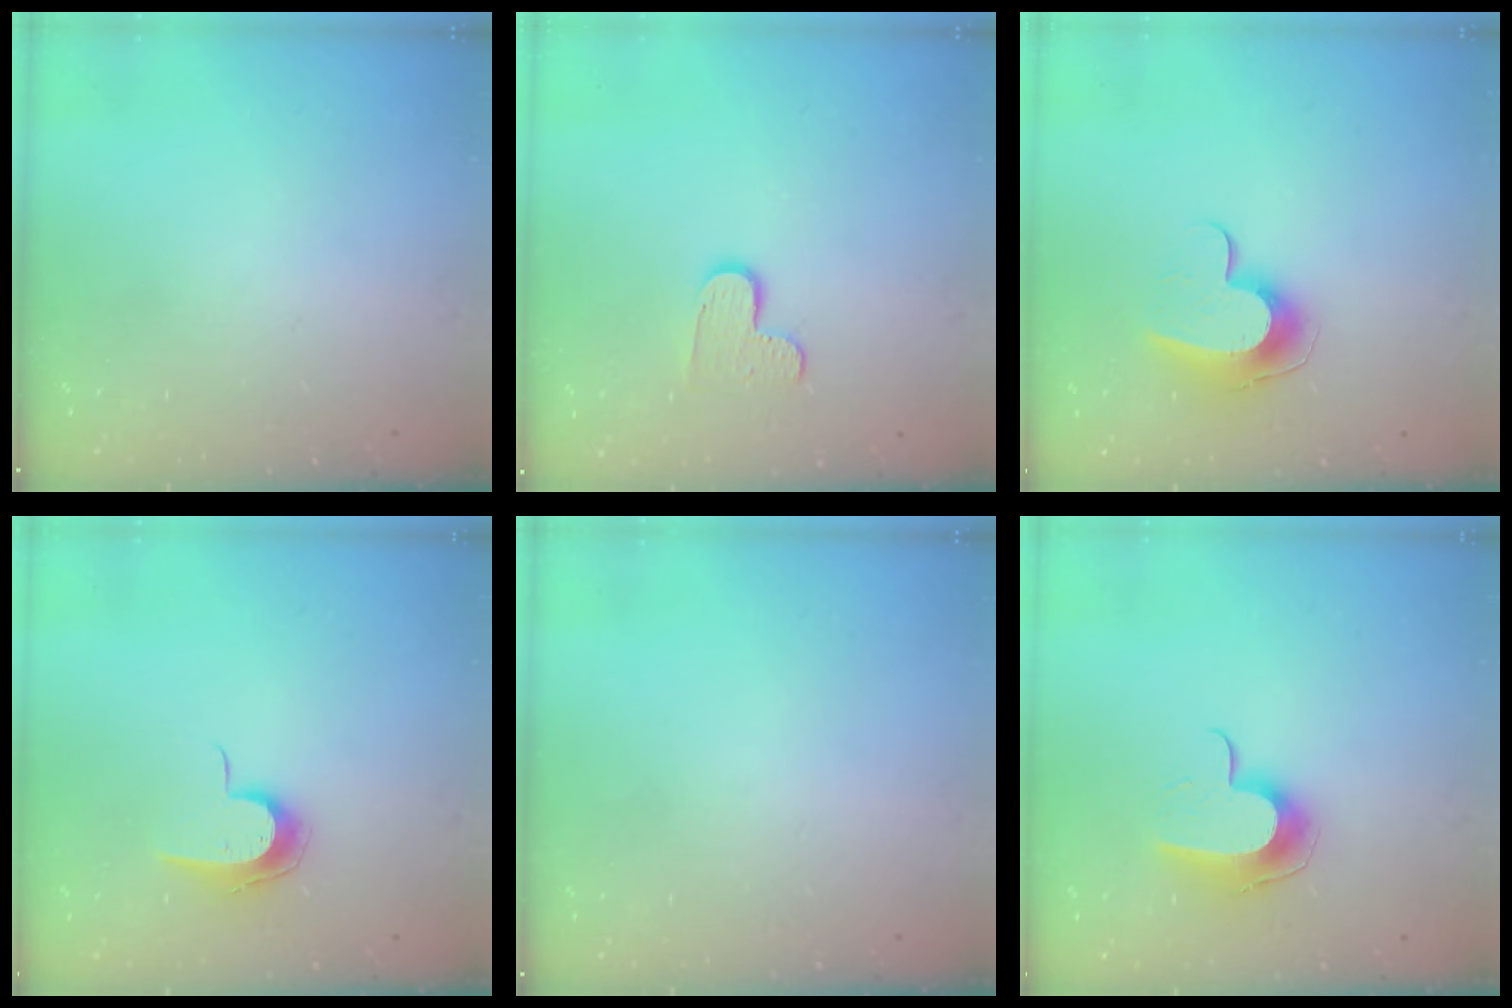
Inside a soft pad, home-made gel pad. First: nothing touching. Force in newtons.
{"total": 8.0, "press": 7.9, "slide": 0.6}
{"total": 10.6, "press": 10.6, "slide": 0.5}
{"total": 8.5, "press": 8.5, "slide": 0.8}
{"total": 0.0}
{"total": 10.2, "press": 10.2, "slide": 0.2}